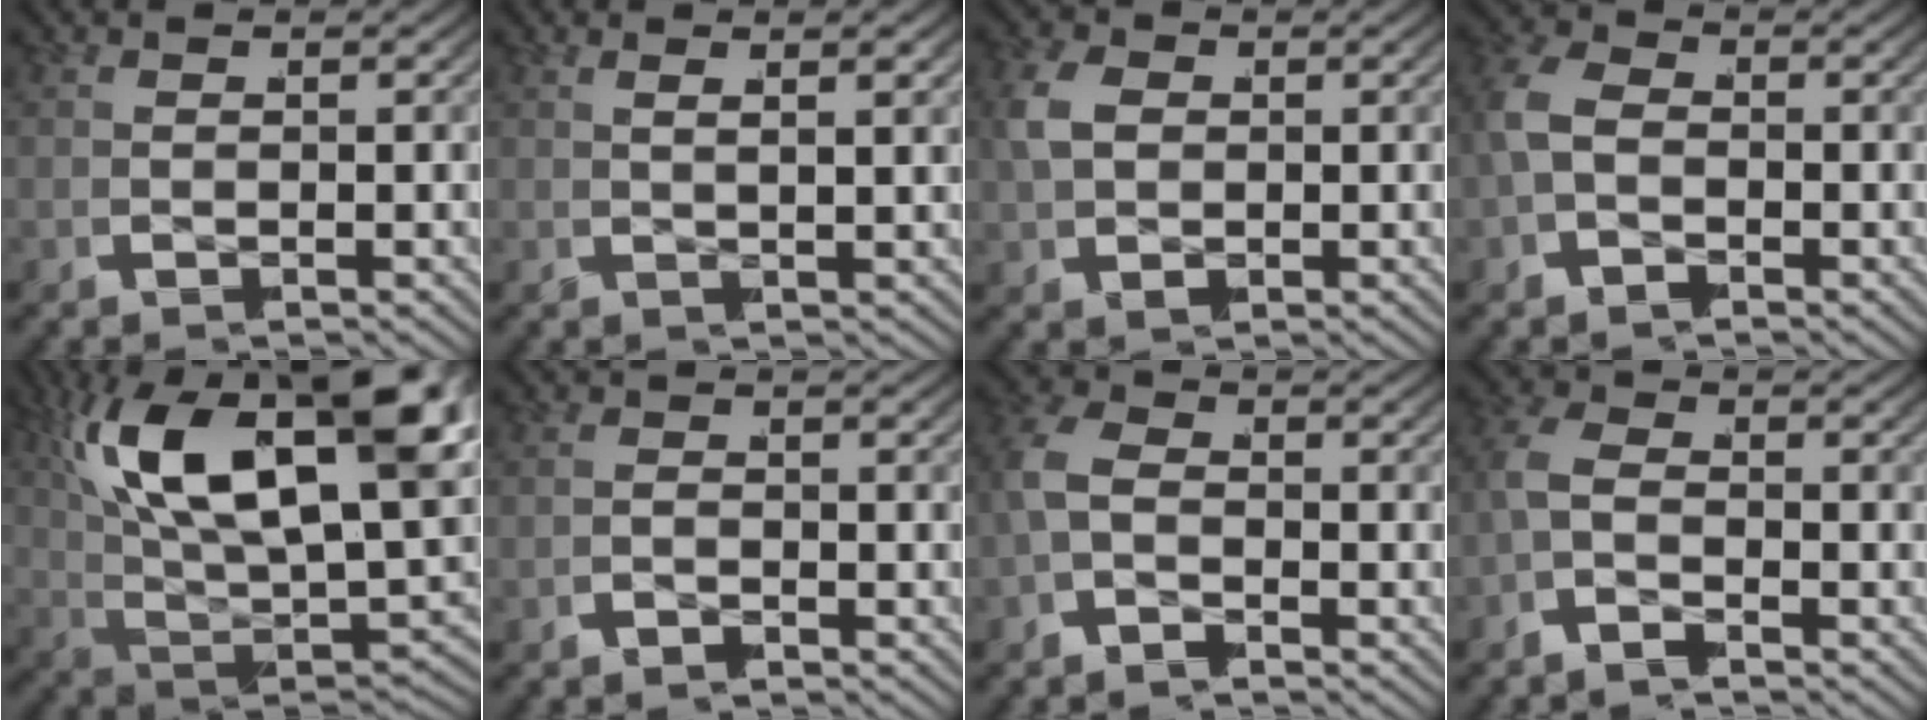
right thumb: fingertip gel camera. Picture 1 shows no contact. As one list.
[{"total": 1.6, "force": [0.8, -1.3, 0.4], "torque": [-0.003, 0.016, 0.015]}, {"total": 3.7, "force": [0.4, 2.8, 2.3], "torque": [-0.060, -0.005, 0.015]}, {"total": 3.8, "force": [-0.5, 3.2, 2.0], "torque": [-0.064, -0.011, -0.006]}, {"total": 21.0, "force": [3.9, 11.9, 16.8], "torque": [-0.321, -0.042, 0.080]}, {"total": 0.8, "force": [-0.8, 0.0, -0.1], "torque": [0.000, 0.001, -0.018]}, {"total": 3.0, "force": [-0.7, 2.4, 1.7], "torque": [-0.051, -0.006, -0.015]}, {"total": 2.2, "force": [-1.1, 1.3, 1.4], "torque": [-0.040, -0.002, -0.028]}]